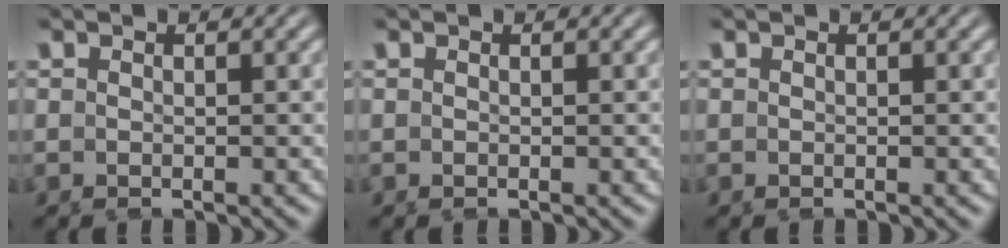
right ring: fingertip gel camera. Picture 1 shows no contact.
{"total": 0.0}
{"total": 0.0}